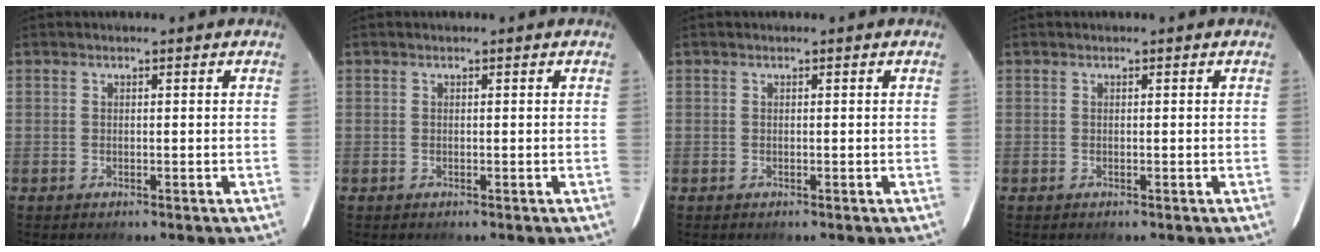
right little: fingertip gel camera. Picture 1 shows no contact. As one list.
[{"total": 0.0}, {"total": 0.0}, {"total": 0.0}]